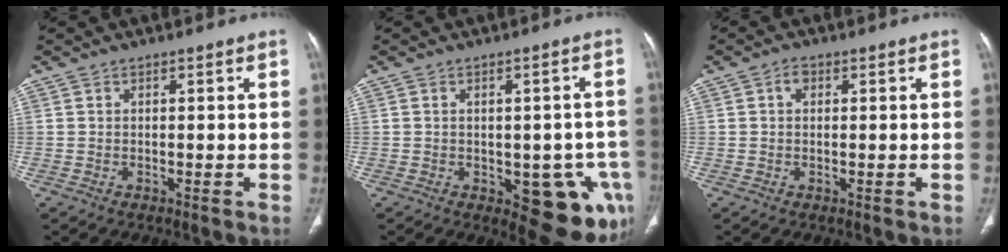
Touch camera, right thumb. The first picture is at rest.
{"total": 12.9, "force": [-4.6, 6.2, 10.4], "torque": [-0.090, 0.006, -0.044]}
{"total": 1.7, "force": [0.4, 1.2, 1.1], "torque": [-0.015, 0.002, 0.004]}